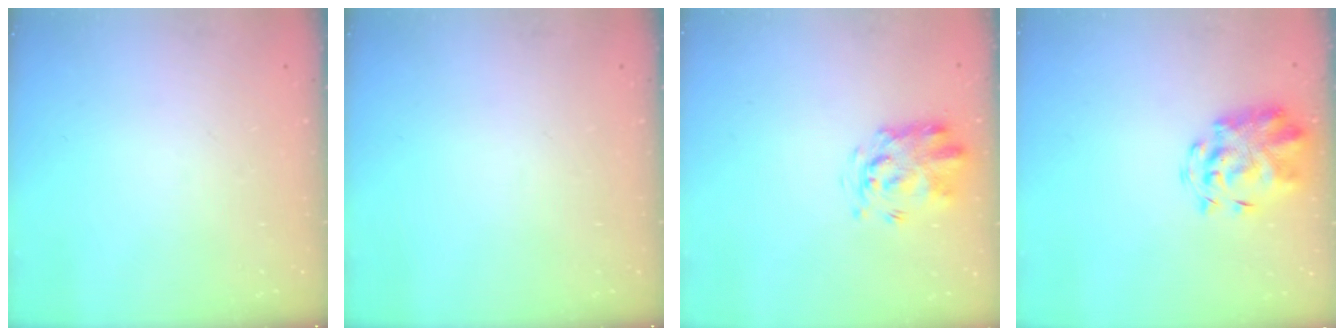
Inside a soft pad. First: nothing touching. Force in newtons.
{"total": 0.0}
{"total": 3.4, "press": 3.3, "slide": 0.7}
{"total": 3.7, "press": 3.5, "slide": 1.2}